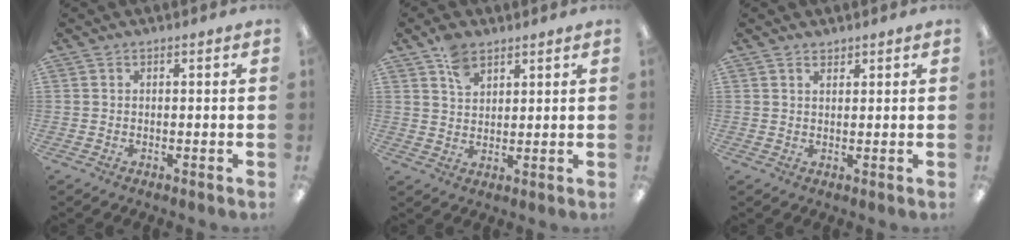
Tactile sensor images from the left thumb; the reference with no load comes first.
{"total": 5.9, "force": [4.0, 3.5, 2.6], "torque": [-0.047, -0.009, 0.074]}
{"total": 1.1, "force": [0.9, 0.4, 0.4], "torque": [-0.008, 0.000, 0.017]}